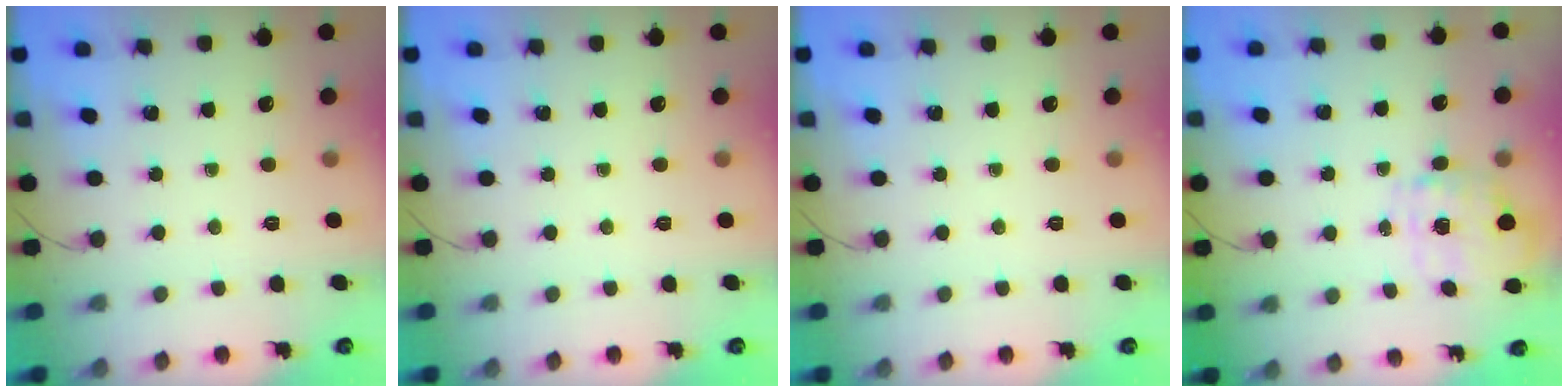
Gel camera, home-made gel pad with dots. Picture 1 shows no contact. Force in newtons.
{"total": 0.0}
{"total": 0.0}
{"total": 4.0, "press": 3.9, "slide": 0.8}